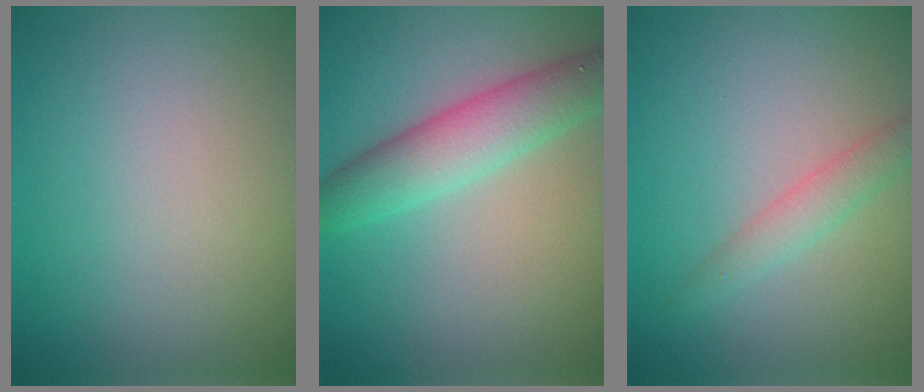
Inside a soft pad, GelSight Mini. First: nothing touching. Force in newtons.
{"total": 4.8, "press": 4.8, "slide": 0.1}
{"total": 1.9, "press": 1.9, "slide": 0.0}